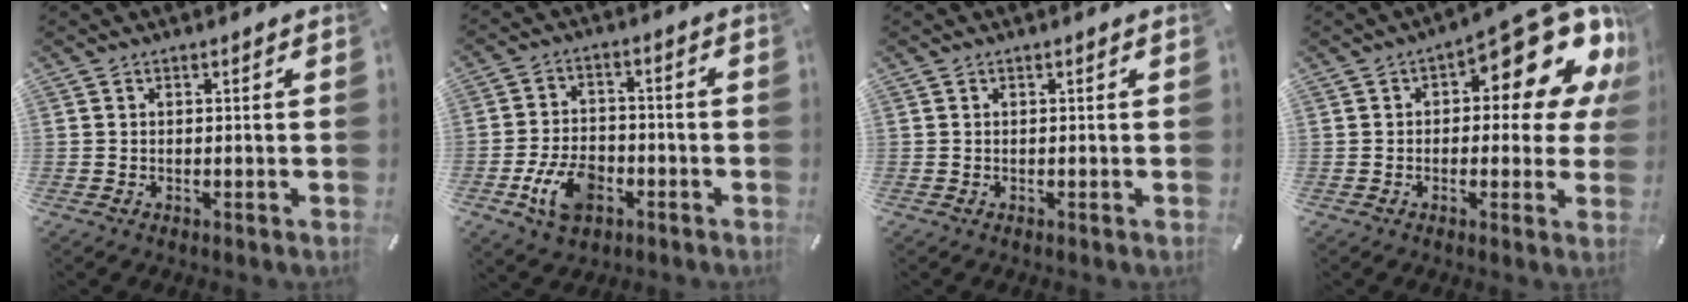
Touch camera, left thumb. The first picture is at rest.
{"total": 9.9, "force": [-4.2, 6.4, 6.2], "torque": [-0.123, 0.011, -0.073]}
{"total": 0.0}
{"total": 15.0, "force": [8.2, 5.8, 11.1], "torque": [-0.140, -0.074, 0.130]}